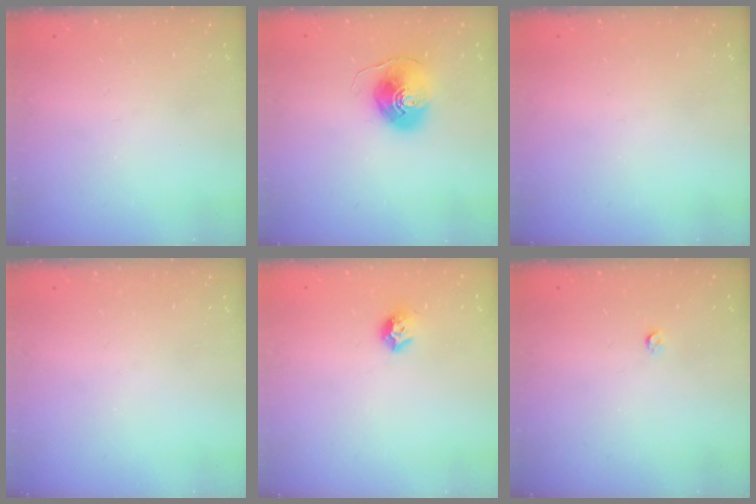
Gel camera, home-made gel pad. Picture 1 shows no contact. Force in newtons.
{"total": 8.5, "press": 8.4, "slide": 1.2}
{"total": 0.0}
{"total": 0.0}
{"total": 7.9, "press": 7.9, "slide": 0.7}
{"total": 2.8, "press": 2.8, "slide": 0.5}